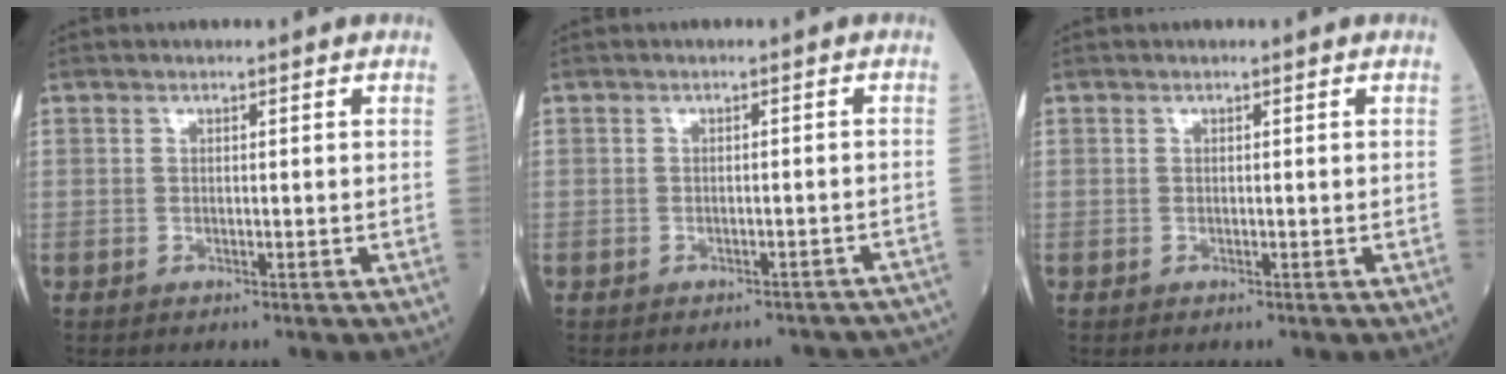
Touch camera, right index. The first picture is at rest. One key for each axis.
{"total": 8.4, "fx": -7.5, "fy": 3.5, "fz": 1.2, "tx": -0.002, "ty": 0.020, "tz": -0.072}
{"total": 0.0}